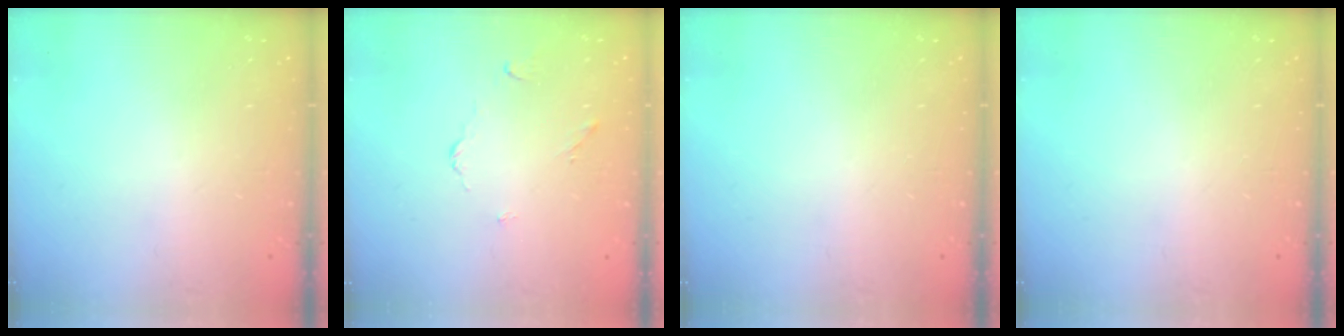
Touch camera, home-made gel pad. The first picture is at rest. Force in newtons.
{"total": 3.0, "press": 3.0, "slide": 0.5}
{"total": 0.0}
{"total": 0.0}